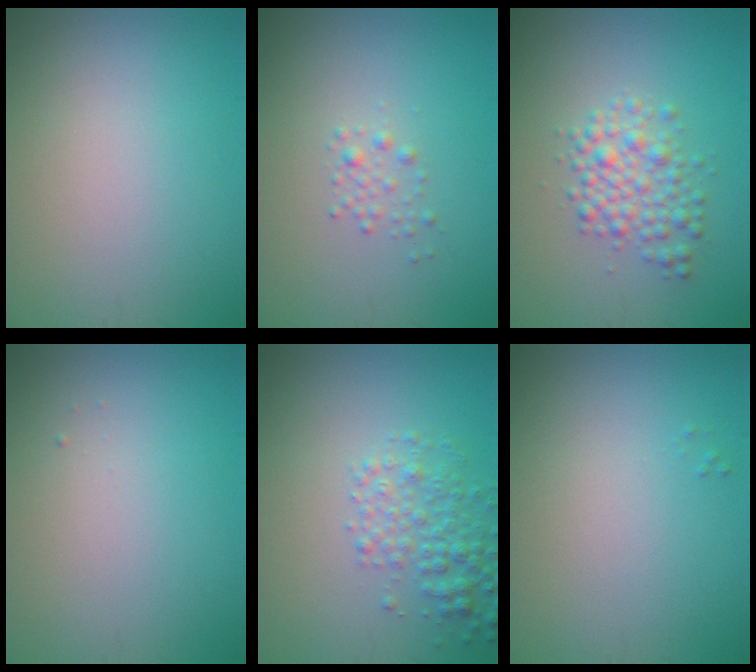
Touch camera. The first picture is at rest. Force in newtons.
{"total": 1.1, "press": 1.1, "slide": 0.1}
{"total": 3.2, "press": 3.2, "slide": 0.1}
{"total": 0.0}
{"total": 3.1, "press": 3.1, "slide": 0.1}
{"total": 0.0}